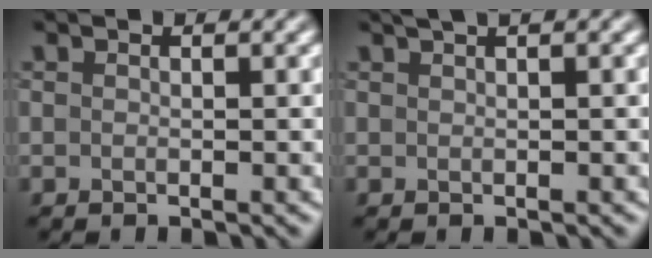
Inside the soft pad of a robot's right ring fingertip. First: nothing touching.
{"total": 2.0, "force": [1.3, 0.6, 1.3], "torque": [-0.015, 0.003, 0.014]}